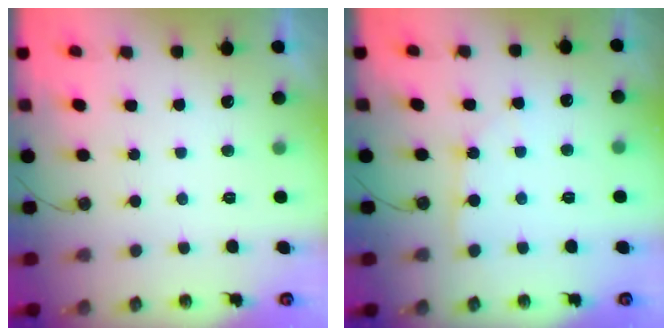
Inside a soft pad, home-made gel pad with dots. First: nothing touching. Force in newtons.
{"total": 4.1, "press": 4.1, "slide": 0.5}